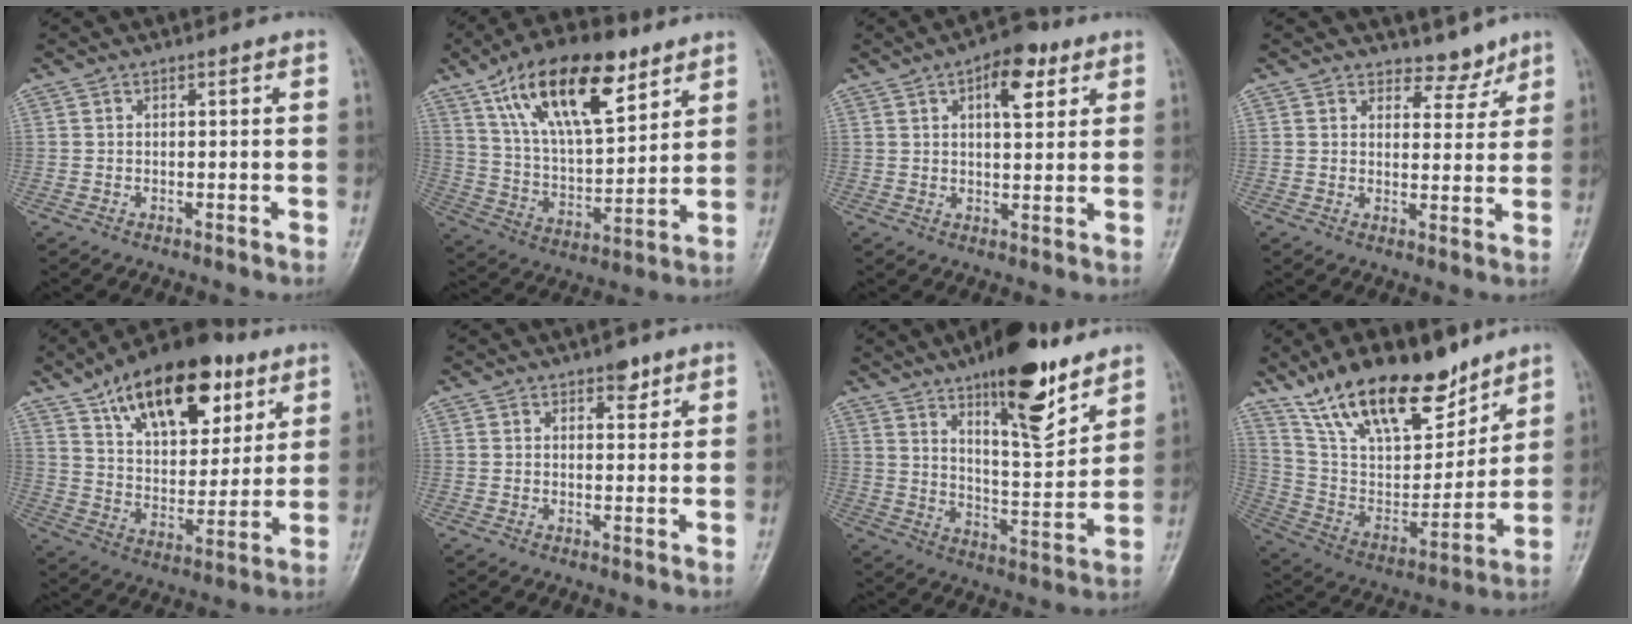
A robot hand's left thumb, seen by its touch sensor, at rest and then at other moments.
{"total": 21.0, "force": [11.4, 9.0, 15.2], "torque": [-0.231, -0.036, 0.207]}
{"total": 8.4, "force": [3.9, 3.9, 6.4], "torque": [-0.071, -0.008, 0.051]}
{"total": 4.3, "force": [3.7, 2.1, 0.5], "torque": [0.020, -0.030, 0.054]}
{"total": 22.3, "force": [12.2, 11.4, 14.7], "torque": [-0.201, -0.034, 0.205]}
{"total": 2.7, "force": [1.8, 1.4, 1.5], "torque": [-0.007, -0.009, 0.024]}
{"total": 16.4, "force": [10.7, 5.0, 11.3], "torque": [-0.141, -0.069, 0.174]}
{"total": 23.3, "force": [16.1, 9.8, 13.6], "torque": [-0.191, -0.061, 0.291]}